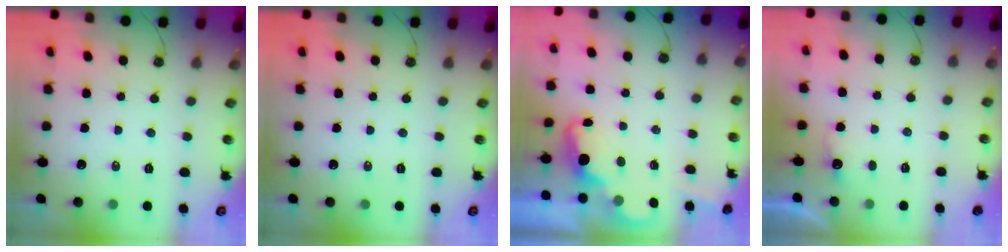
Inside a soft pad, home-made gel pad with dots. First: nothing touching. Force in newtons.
{"total": 0.0}
{"total": 2.3, "press": 2.3, "slide": 0.5}
{"total": 2.2, "press": 2.0, "slide": 0.9}